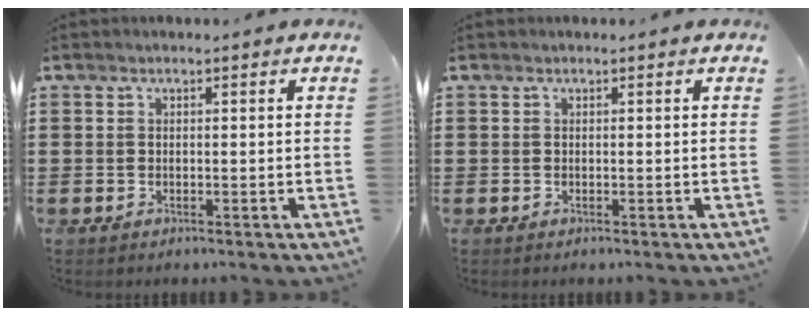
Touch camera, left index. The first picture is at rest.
{"total": 0.0}